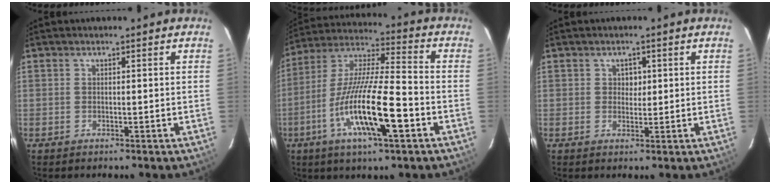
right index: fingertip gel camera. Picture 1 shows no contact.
{"total": 18.0, "force": [-6.7, 3.2, 16.4], "torque": [-0.321, -0.018, -0.130]}
{"total": 1.8, "force": [0.4, 1.7, 0.5], "torque": [-0.006, 0.007, 0.007]}